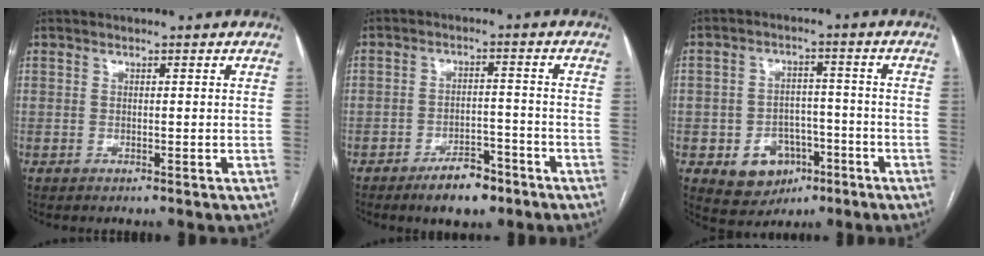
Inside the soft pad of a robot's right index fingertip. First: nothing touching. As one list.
[{"total": 6.3, "force": [-4.4, 2.7, 3.5], "torque": [-0.053, 0.006, -0.068]}, {"total": 8.1, "force": [-3.3, 6.5, 3.6], "torque": [-0.056, 0.014, -0.042]}]